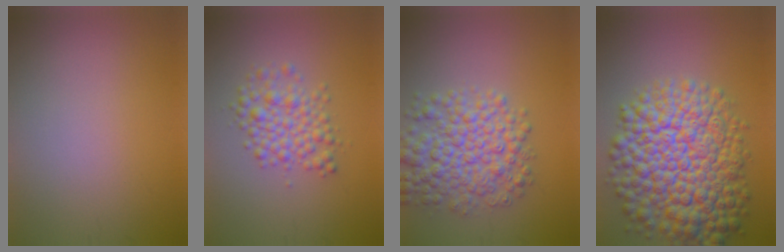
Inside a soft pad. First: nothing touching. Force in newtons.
{"total": 3.6, "press": 3.6, "slide": 0.1}
{"total": 6.5, "press": 6.5, "slide": 0.1}
{"total": 13.4, "press": 13.4, "slide": 0.4}